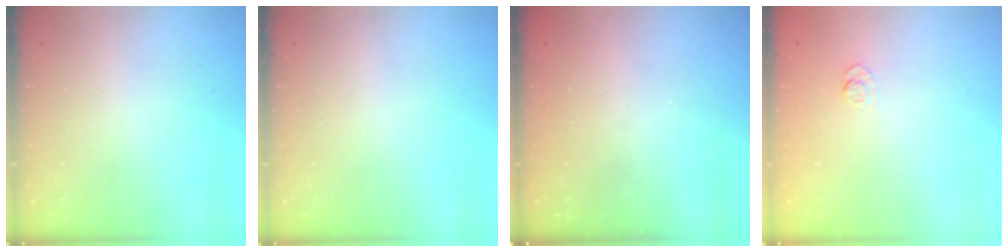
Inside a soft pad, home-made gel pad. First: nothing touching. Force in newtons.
{"total": 0.0}
{"total": 2.5, "press": 2.4, "slide": 0.8}
{"total": 3.6, "press": 3.3, "slide": 1.4}